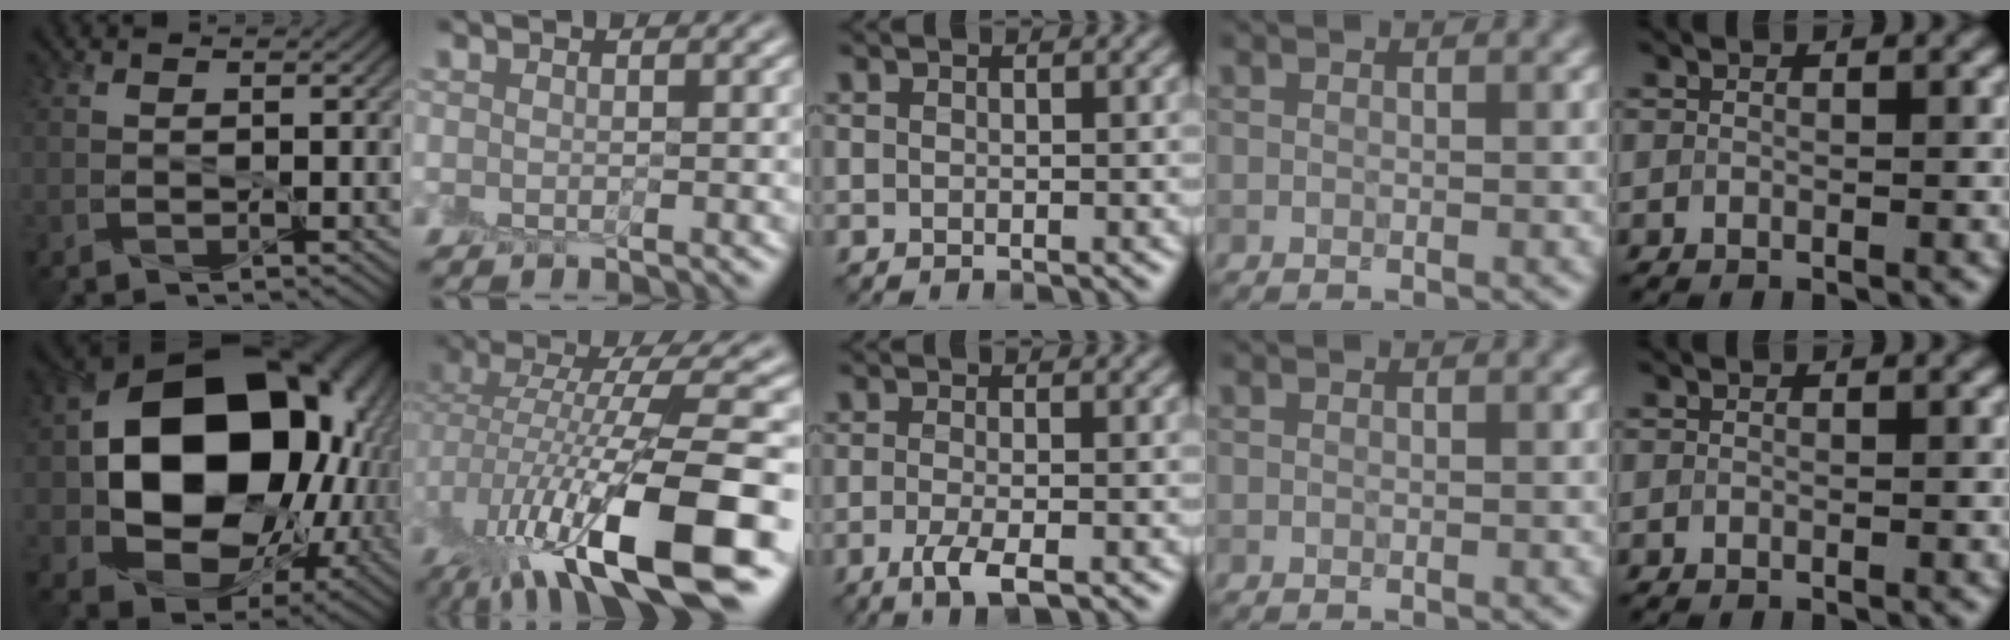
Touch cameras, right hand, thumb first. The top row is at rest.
{"thumb": {"total": 20.8, "force": [1.0, 15.9, 13.4], "torque": [-0.254, -0.054, 0.051]}, "index": {"total": 13.8, "force": [-4.2, 4.1, 12.5], "torque": [-0.228, -0.005, -0.065]}, "middle": {"total": 2.9, "force": [-1.4, 0.7, 2.5], "torque": [-0.050, -0.007, -0.030]}}